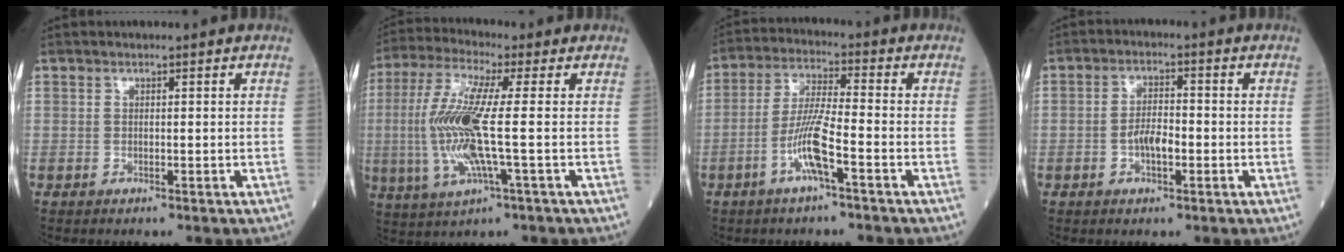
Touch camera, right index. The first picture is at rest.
{"total": 12.5, "force": [-0.7, 0.9, 12.4], "torque": [-0.276, 0.005, -0.017]}
{"total": 7.5, "force": [-3.2, 0.4, 6.8], "torque": [-0.138, 0.003, -0.062]}
{"total": 4.1, "force": [-1.1, 1.5, 3.6], "torque": [-0.071, 0.008, -0.018]}